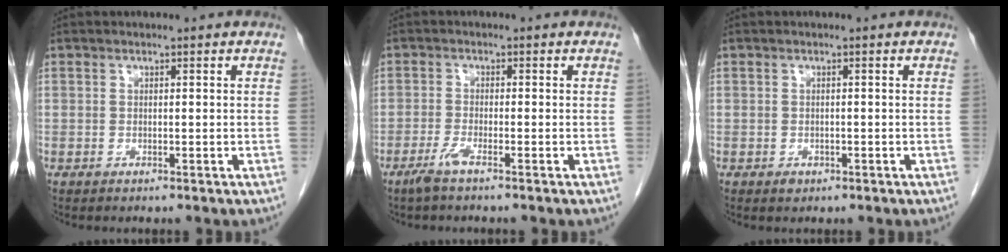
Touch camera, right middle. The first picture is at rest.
{"total": 2.6, "force": [-1.9, -0.2, 1.8], "torque": [-0.046, -0.006, -0.043]}
{"total": 1.0, "force": [-0.5, 0.7, 0.4], "torque": [-0.007, 0.001, -0.003]}